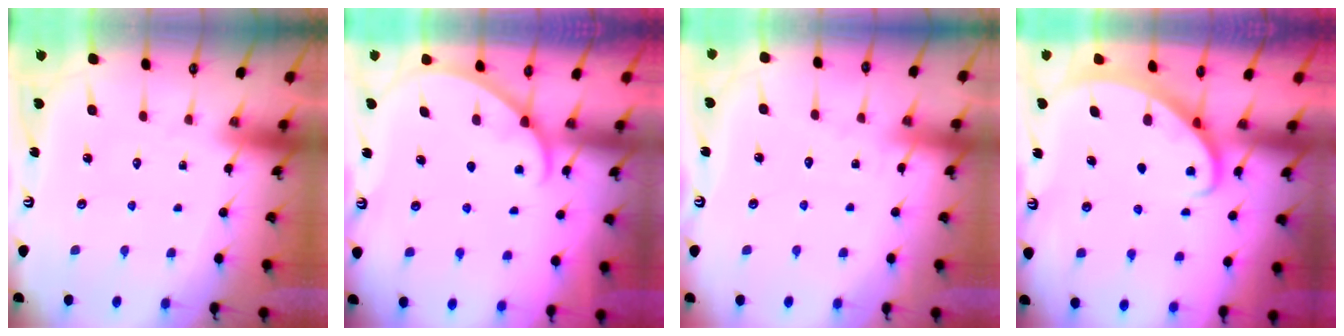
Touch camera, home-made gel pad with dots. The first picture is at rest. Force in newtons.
{"total": 1.8, "press": 1.8, "slide": 0.1}
{"total": 2.8, "press": 2.8, "slide": 0.4}
{"total": 1.9, "press": 1.9, "slide": 0.2}